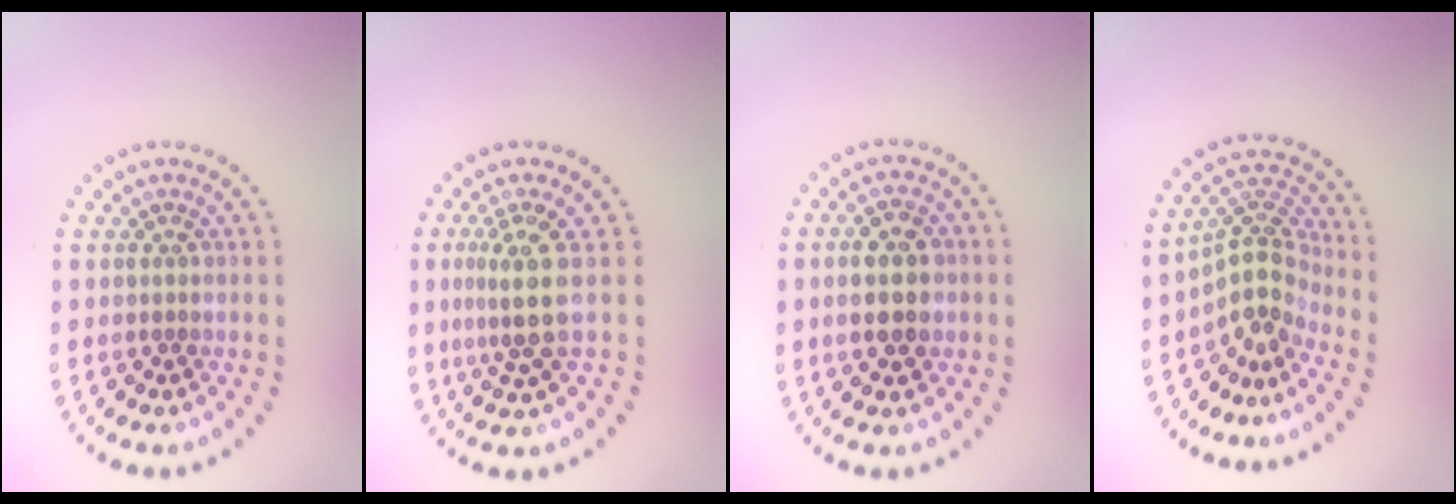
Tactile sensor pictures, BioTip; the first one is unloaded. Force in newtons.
{"total": 3.5, "press": 2.6, "slide": 2.3}
{"total": 5.0, "press": 5.0, "slide": 0.3}
{"total": 3.8, "press": 2.7, "slide": 2.7}